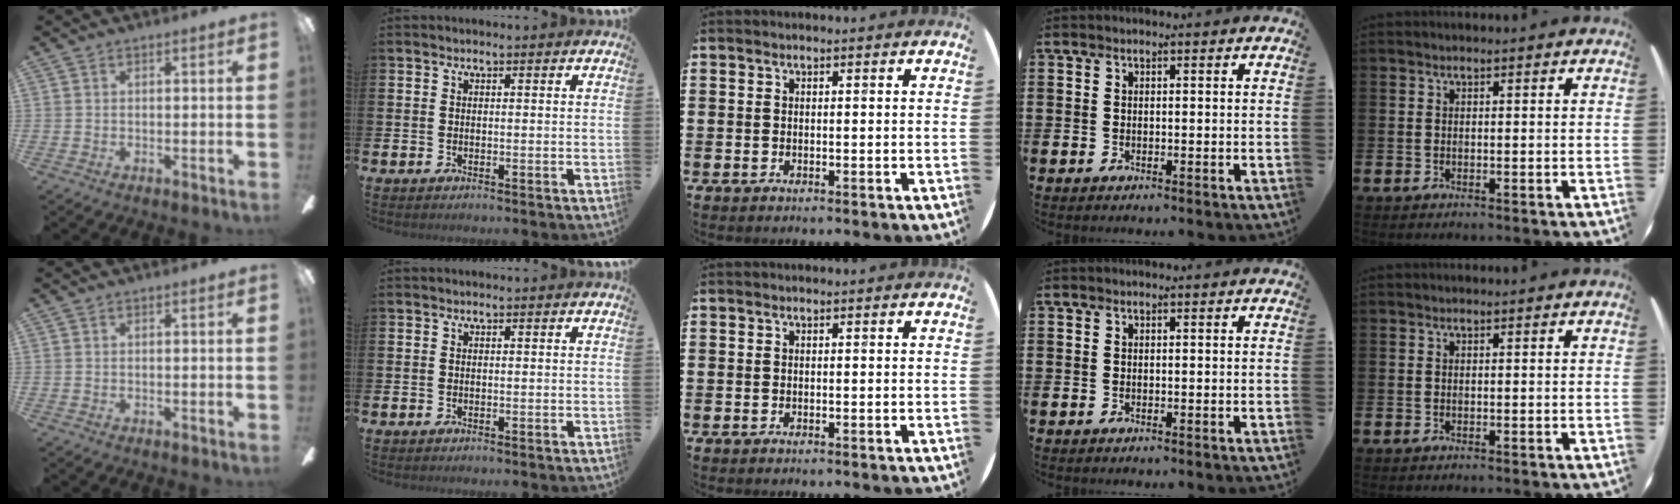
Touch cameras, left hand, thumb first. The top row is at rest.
{}